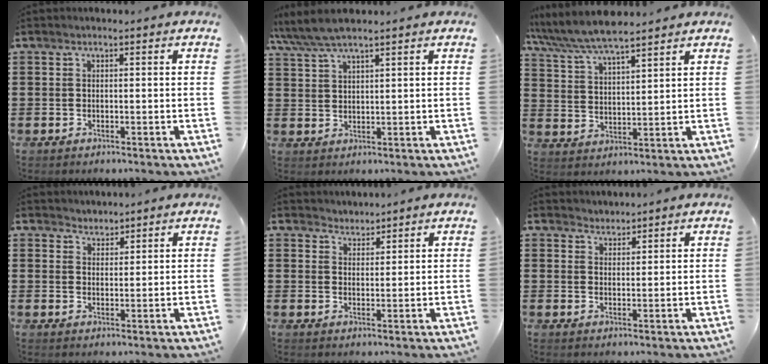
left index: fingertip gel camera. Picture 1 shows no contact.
{"total": 4.6, "force": [3.9, 0.6, 2.5], "torque": [-0.060, -0.004, 0.070]}
{"total": 6.5, "force": [5.9, 0.6, 2.4], "torque": [-0.069, -0.022, 0.105]}
{"total": 2.1, "force": [1.9, 0.7, -0.5], "torque": [0.003, 0.003, 0.036]}
{"total": 2.3, "force": [2.2, 0.6, -0.6], "torque": [0.004, 0.001, 0.042]}
{"total": 1.9, "force": [1.7, 0.5, -0.5], "torque": [0.004, 0.003, 0.035]}